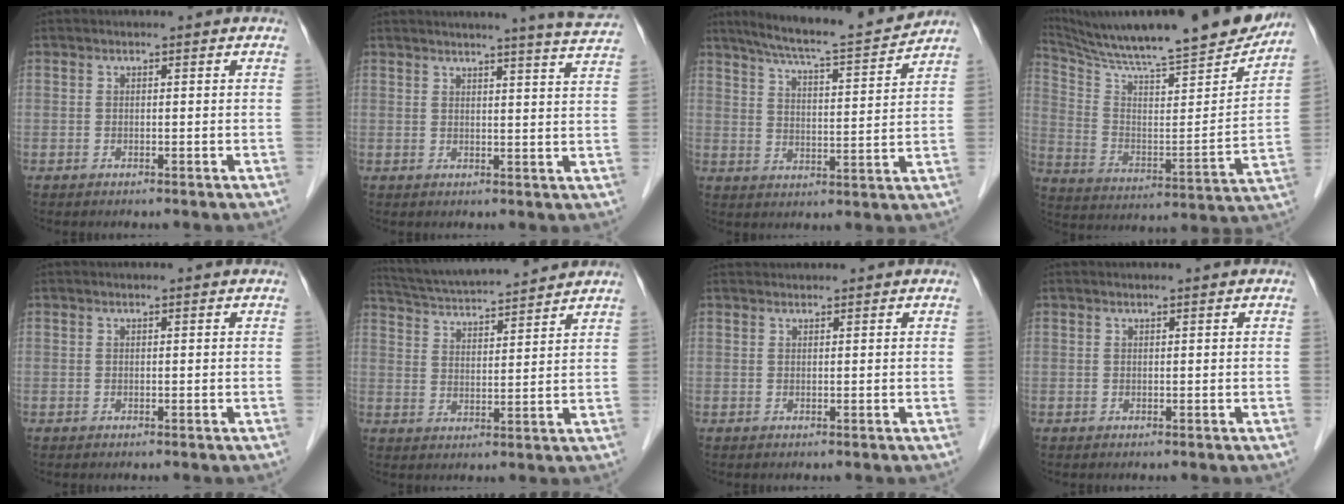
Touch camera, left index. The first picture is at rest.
{"total": 10.6, "force": [9.8, -1.5, 3.8], "torque": [-0.052, -0.032, 0.098]}
{"total": 13.0, "force": [12.0, -0.2, 5.0], "torque": [-0.087, -0.001, 0.179]}
{"total": 26.1, "force": [23.1, 1.6, 12.1], "torque": [-0.208, -0.052, 0.342]}
{"total": 0.9, "force": [0.8, 0.0, 0.3], "torque": [-0.010, 0.004, 0.011]}
{"total": 14.8, "force": [13.7, 0.9, 5.4], "torque": [-0.105, 0.024, 0.219]}
{"total": 3.0, "force": [3.0, 0.3, 0.5], "torque": [-0.008, 0.033, 0.048]}
{"total": 1.1, "force": [1.0, -0.1, 0.4], "torque": [-0.006, 0.008, 0.019]}